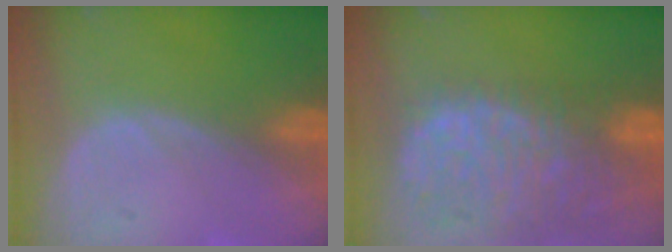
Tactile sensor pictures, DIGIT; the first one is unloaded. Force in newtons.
{"total": 13.5, "press": 11.1, "slide": 7.6}